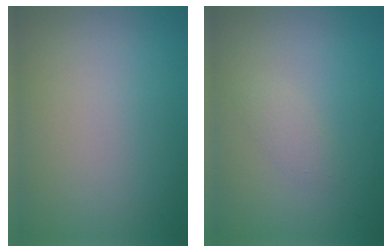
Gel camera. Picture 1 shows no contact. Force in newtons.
{"total": 1.2, "press": 1.2, "slide": 0.0}